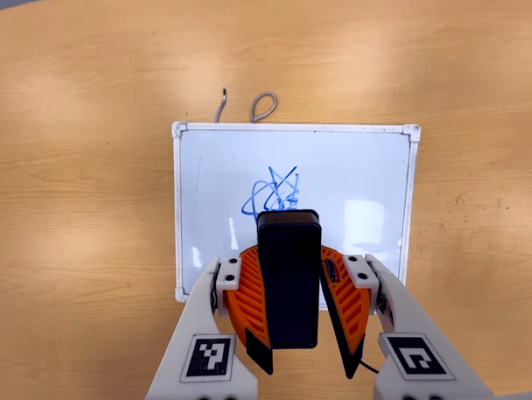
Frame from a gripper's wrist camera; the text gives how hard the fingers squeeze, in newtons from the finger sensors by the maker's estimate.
{"total": 9.7, "left": 9.2, "right": 10.3}